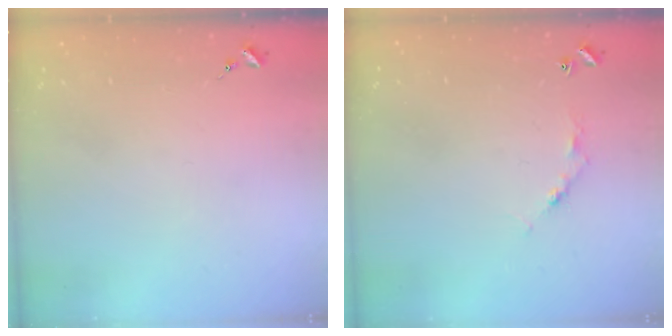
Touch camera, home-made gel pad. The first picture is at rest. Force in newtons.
{"total": 4.1, "press": 4.1, "slide": 0.3}